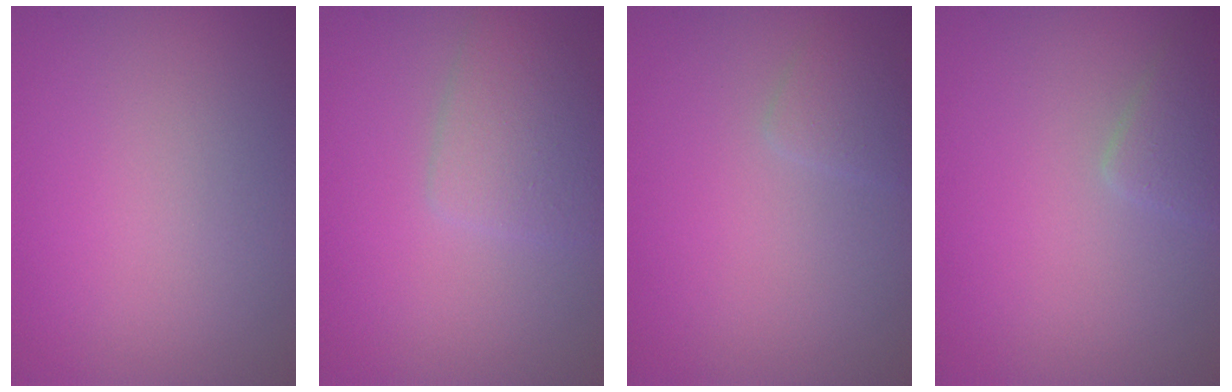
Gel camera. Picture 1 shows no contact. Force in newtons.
{"total": 2.9, "press": 2.9, "slide": 0.2}
{"total": 1.3, "press": 1.3, "slide": 0.1}
{"total": 1.8, "press": 1.8, "slide": 0.1}